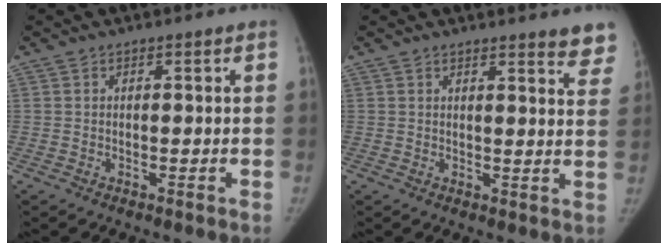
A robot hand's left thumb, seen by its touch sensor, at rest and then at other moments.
{"total": 7.3, "force": [6.3, 1.2, 3.5], "torque": [-0.012, -0.033, 0.053]}